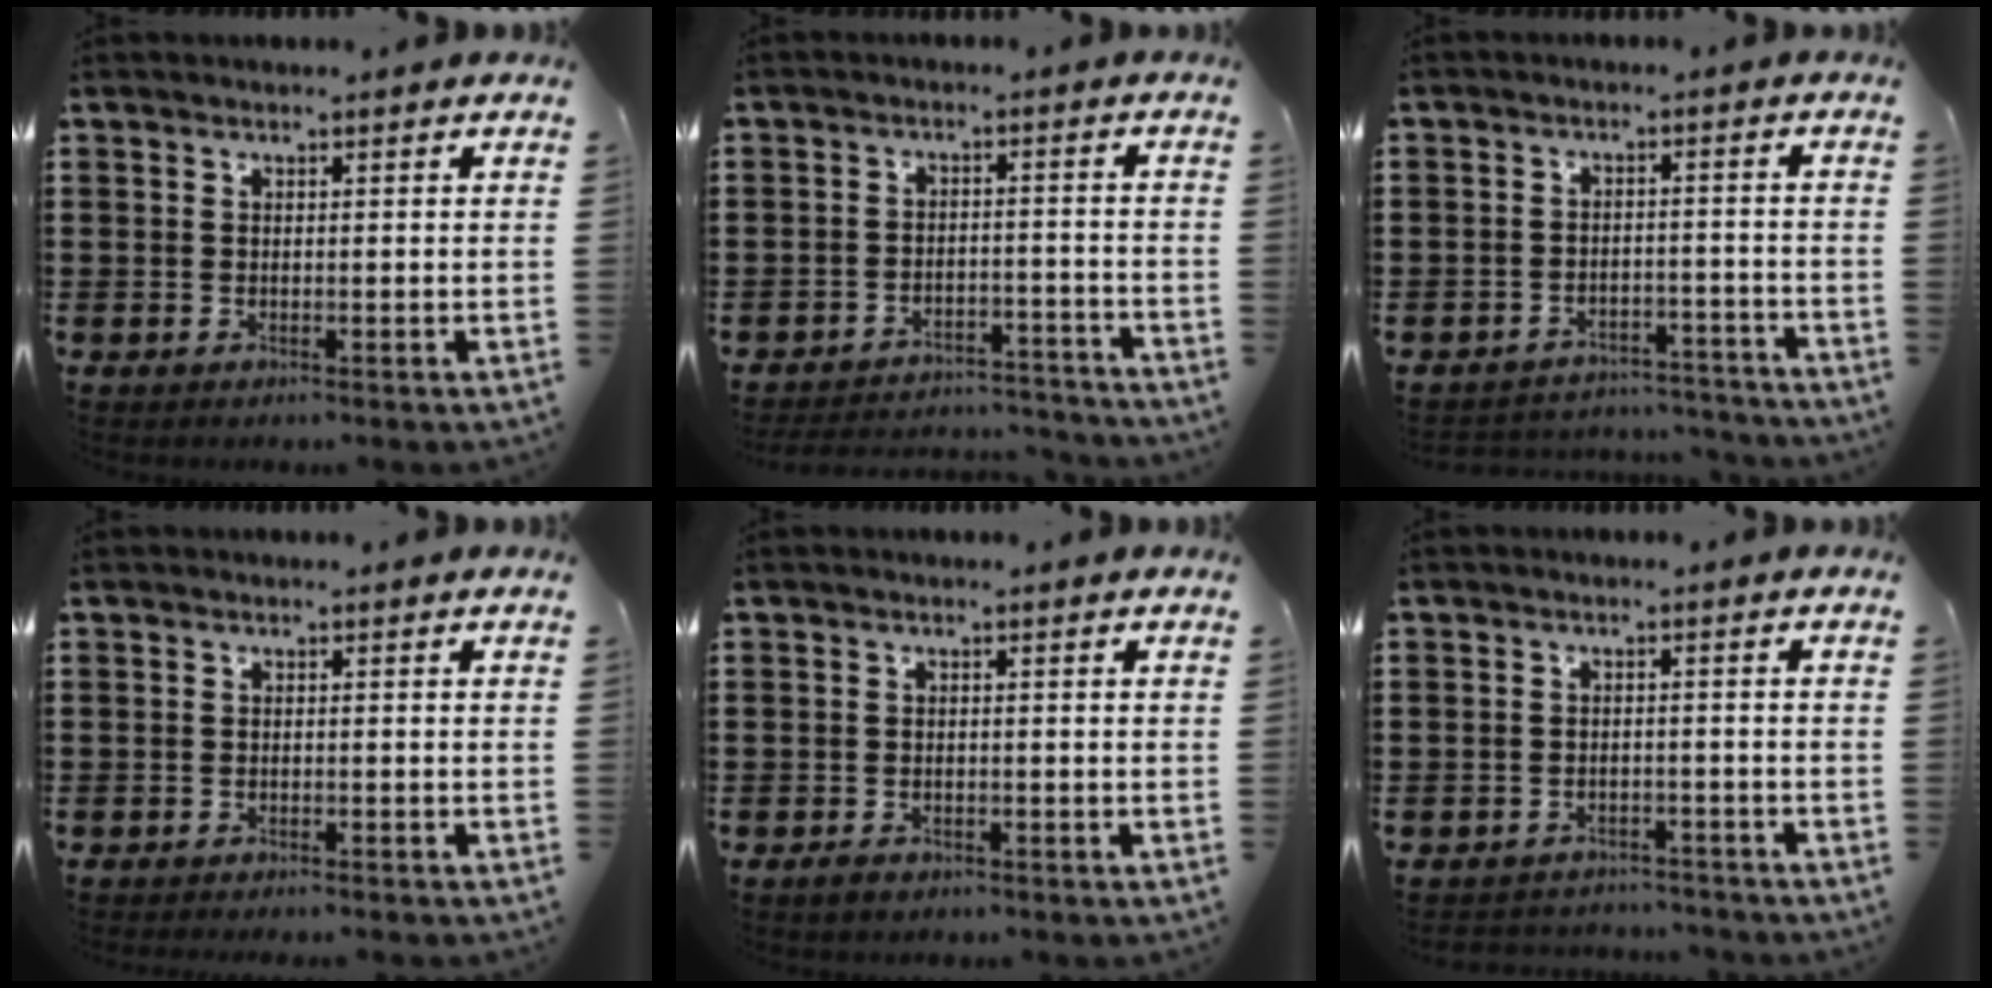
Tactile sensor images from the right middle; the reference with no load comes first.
{"total": 4.4, "force": [-4.4, 0.7, -0.1], "torque": [-0.008, 0.006, -0.095]}
{"total": 4.1, "force": [-4.0, 0.8, -0.3], "torque": [0.001, 0.005, -0.086]}
{"total": 0.9, "force": [-0.9, 0.0, 0.0], "torque": [-0.001, 0.001, -0.020]}
{"total": 1.0, "force": [-0.8, 0.5, 0.3], "torque": [-0.009, -0.001, -0.016]}
{"total": 2.6, "force": [-2.5, 0.6, -0.4], "torque": [0.000, 0.002, -0.057]}